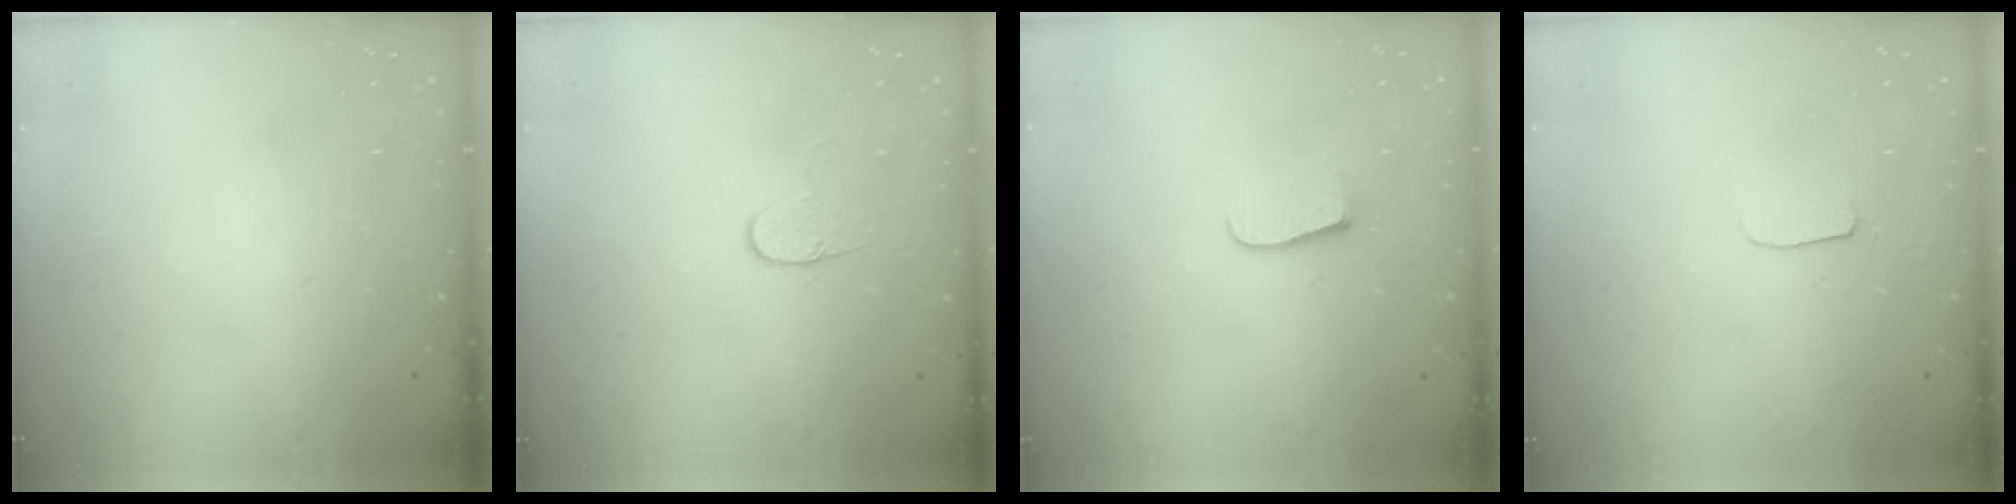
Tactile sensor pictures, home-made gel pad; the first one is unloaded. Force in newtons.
{"total": 4.3, "press": 4.3, "slide": 0.4}
{"total": 5.5, "press": 5.5, "slide": 0.5}
{"total": 5.1, "press": 5.0, "slide": 0.6}